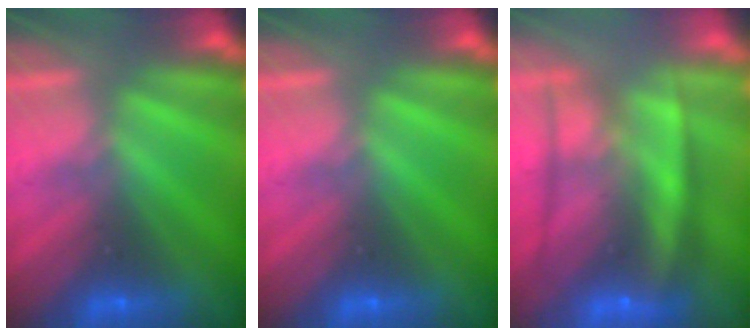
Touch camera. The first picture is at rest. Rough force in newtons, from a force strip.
{"total": 0.0}
{"total": 5.8}